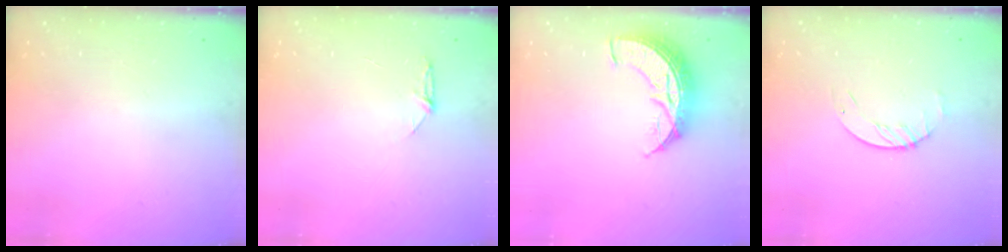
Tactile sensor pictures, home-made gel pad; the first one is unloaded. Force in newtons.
{"total": 3.9, "press": 3.9, "slide": 0.5}
{"total": 9.8, "press": 9.8, "slide": 0.9}
{"total": 1.7, "press": 1.7, "slide": 0.2}